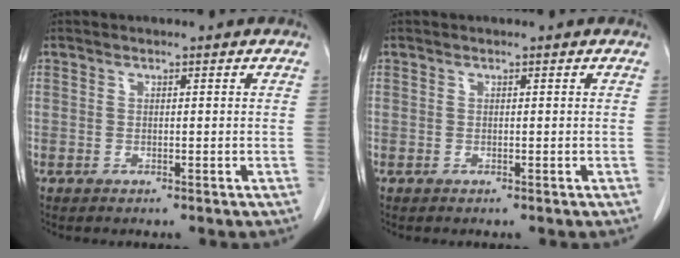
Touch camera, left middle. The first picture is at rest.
{"total": 0.0}